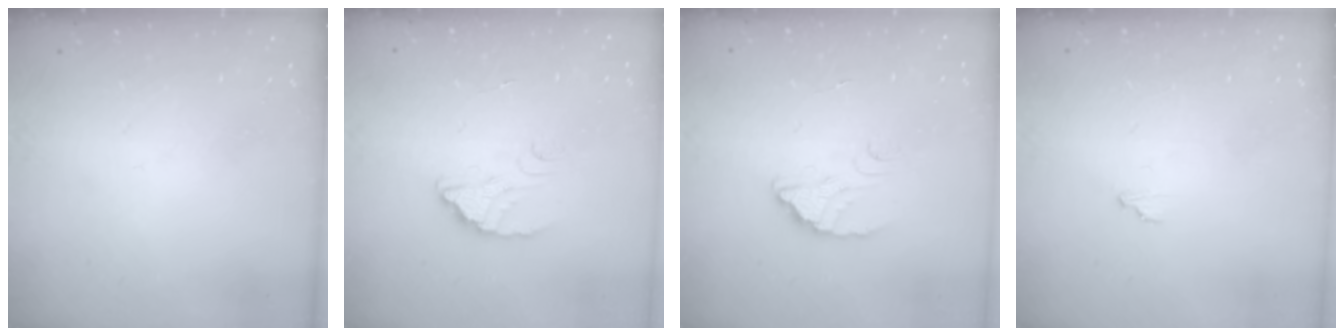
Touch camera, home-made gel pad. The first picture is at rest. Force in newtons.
{"total": 2.4, "press": 2.4, "slide": 0.1}
{"total": 2.4, "press": 2.4, "slide": 0.1}
{"total": 2.3, "press": 2.3, "slide": 0.1}